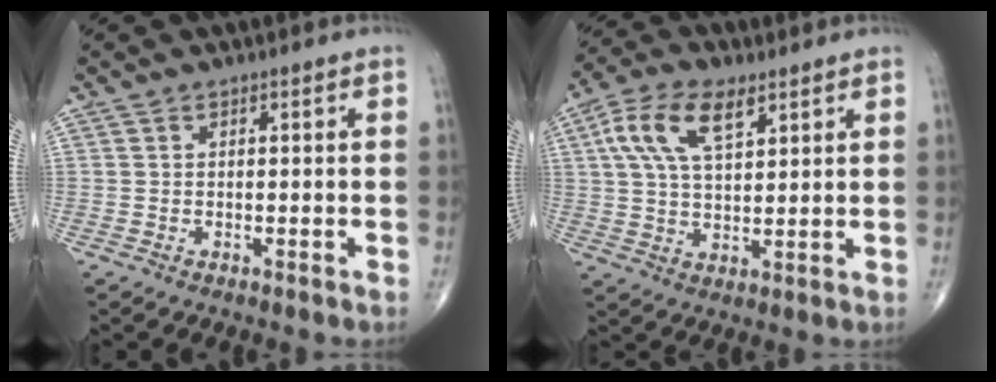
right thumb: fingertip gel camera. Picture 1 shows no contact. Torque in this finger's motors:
{"motor_torque": [0.15, 0.17, 0.15, -0.05, 0.29]}